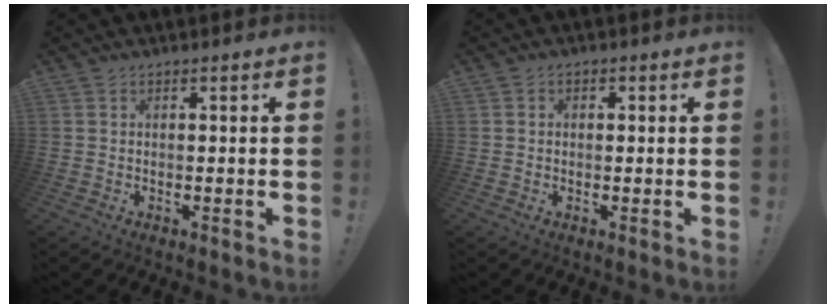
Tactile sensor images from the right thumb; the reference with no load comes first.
{"total": 1.3, "force": [-0.3, 1.2, 0.6], "torque": [-0.005, 0.003, -0.007]}